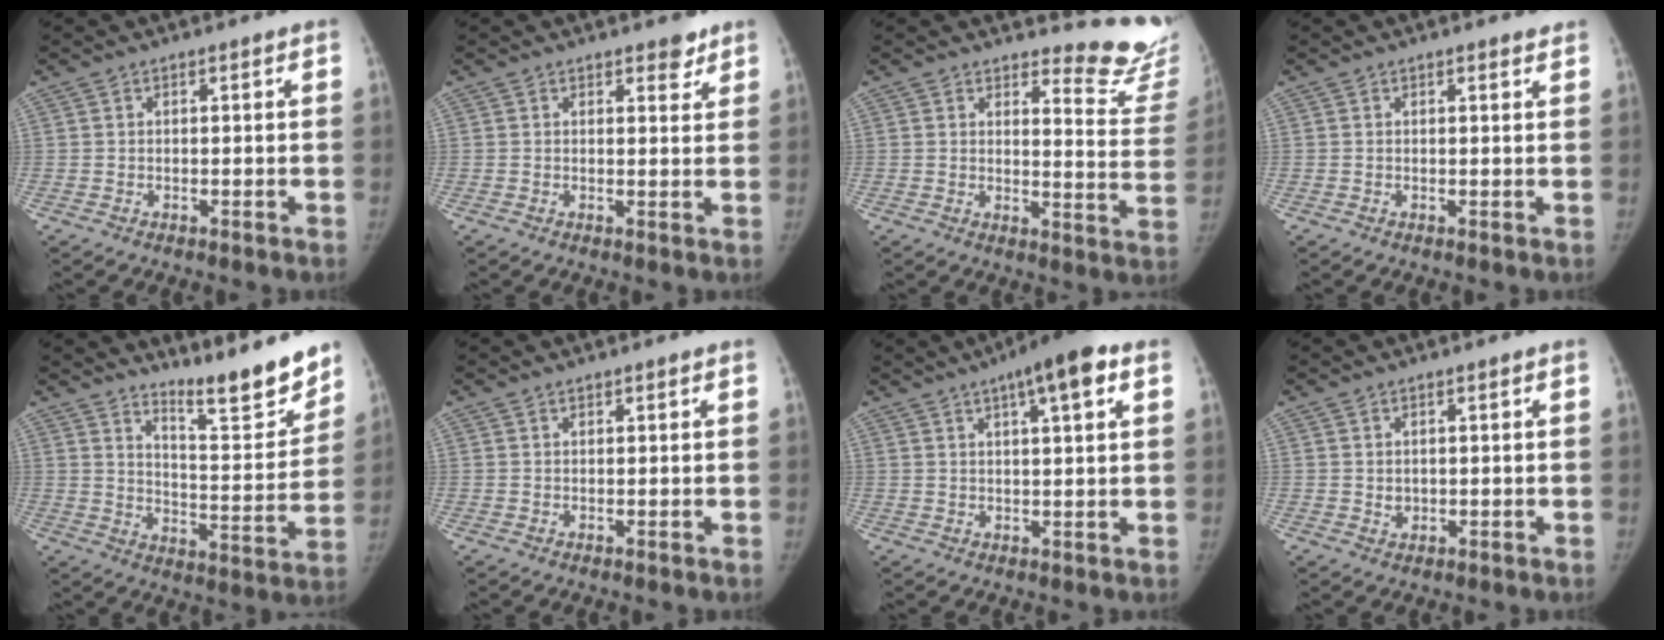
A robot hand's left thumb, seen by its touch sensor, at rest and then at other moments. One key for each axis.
{"total": 2.7, "fx": 2.1, "fy": 1.3, "fz": 1.1, "tx": 0.002, "ty": -0.012, "tz": 0.025}
{"total": 13.3, "fx": 12.8, "fy": 2.7, "fz": 2.0, "tx": 0.016, "ty": -0.157, "tz": 0.124}
{"total": 1.0, "fx": 0.8, "fy": 0.2, "fz": 0.5, "tx": -0.006, "ty": -0.005, "tz": 0.011}
{"total": 15.0, "fx": 12.6, "fy": 2.8, "fz": 7.7, "tx": -0.076, "ty": -0.107, "tz": 0.193}
{"total": 0.8, "fx": 0.6, "fy": 0.3, "fz": 0.3, "tx": -0.005, "ty": -0.004, "tz": 0.010}
{"total": 9.8, "fx": 5.0, "fy": 2.3, "fz": 8.1, "tx": -0.110, "ty": 0.001, "tz": 0.067}
{"total": 1.4, "fx": 0.2, "fy": 1.2, "fz": 0.7, "tx": -0.004, "ty": -0.005, "tz": 0.010}